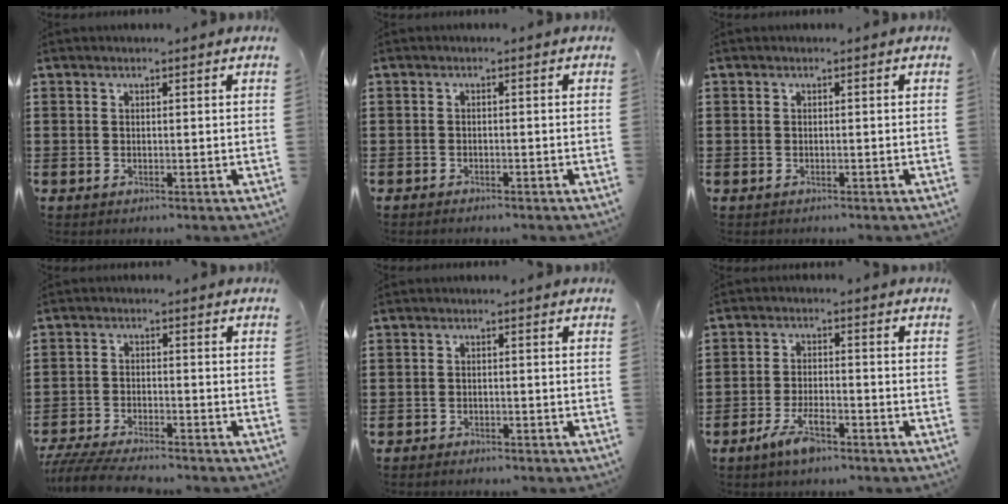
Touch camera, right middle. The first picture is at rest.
{"total": 1.1, "force": [-1.1, 0.3, 0.0], "torque": [-0.002, 0.005, -0.025]}
{"total": 0.8, "force": [-0.5, 0.5, -0.1], "torque": [0.002, 0.006, -0.013]}
{"total": 5.1, "force": [-4.9, 0.5, 1.3], "torque": [-0.033, -0.004, -0.099]}
{"total": 1.6, "force": [-1.6, 0.4, -0.2], "torque": [-0.001, 0.005, -0.037]}
{"total": 5.1, "force": [-3.4, 1.7, 3.5], "torque": [-0.077, 0.003, -0.065]}